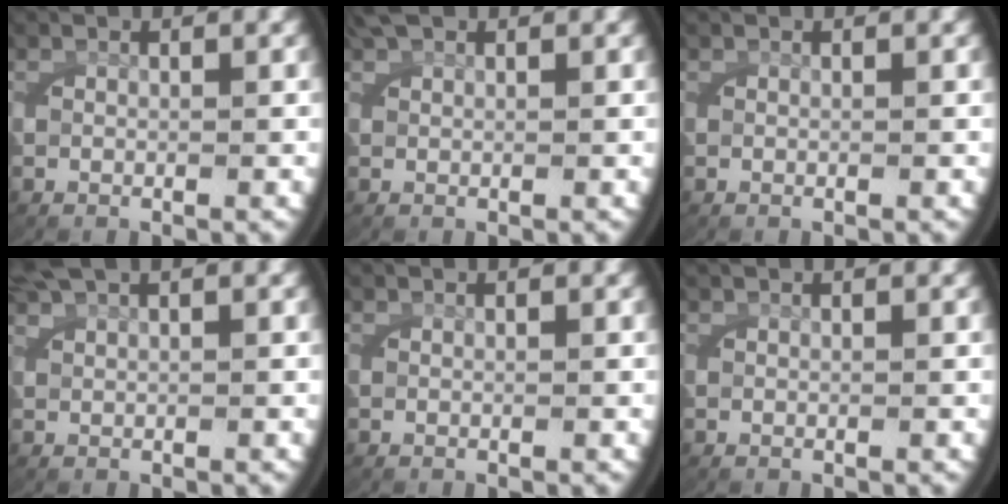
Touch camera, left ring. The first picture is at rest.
{"total": 1.2, "force": [1.1, -0.1, 0.4], "torque": [-0.014, 0.002, 0.024]}
{"total": 0.0}
{"total": 1.9, "force": [1.7, 0.1, 1.0], "torque": [-0.023, 0.009, 0.032]}
{"total": 0.0}
{"total": 0.0}